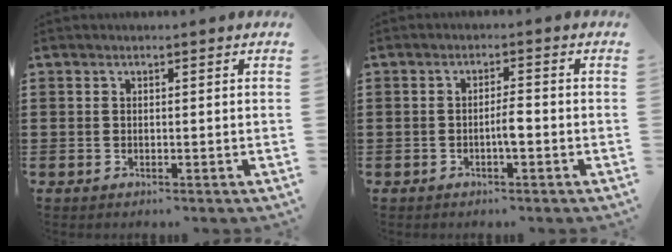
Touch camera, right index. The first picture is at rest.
{"total": 2.8, "force": [-0.9, 0.5, 2.7], "torque": [-0.048, 0.003, -0.017]}